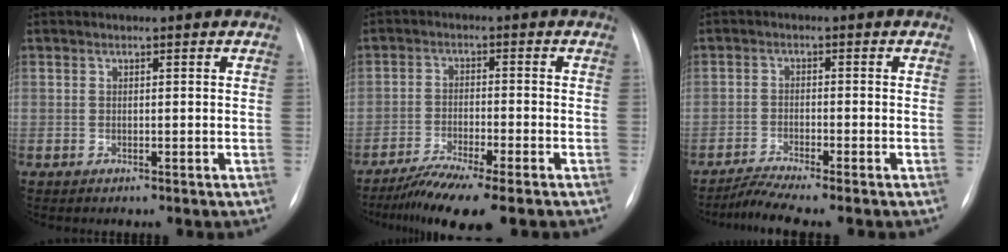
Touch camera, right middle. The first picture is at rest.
{"total": 8.1, "force": [-6.2, -0.1, 5.2], "torque": [-0.089, -0.024, -0.107]}
{"total": 4.3, "force": [-3.8, -1.0, 1.8], "torque": [-0.039, -0.015, -0.074]}